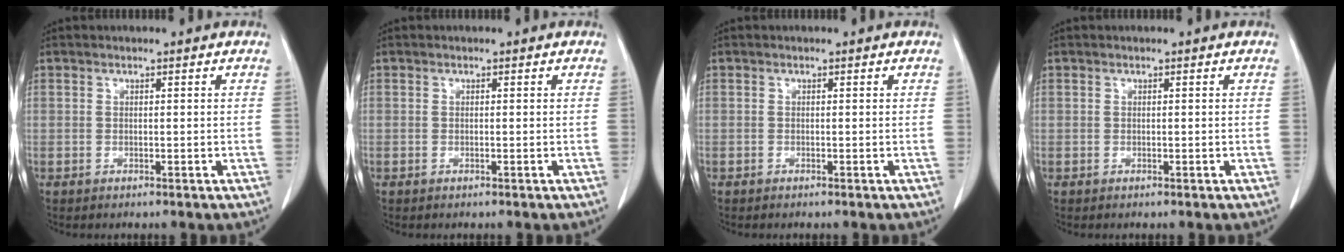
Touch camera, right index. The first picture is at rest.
{"total": 0.0}
{"total": 0.0}
{"total": 0.0}